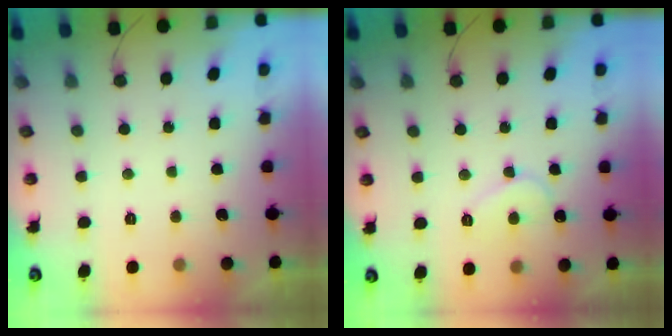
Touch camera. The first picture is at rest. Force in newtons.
{"total": 7.5, "press": 7.4, "slide": 0.7}